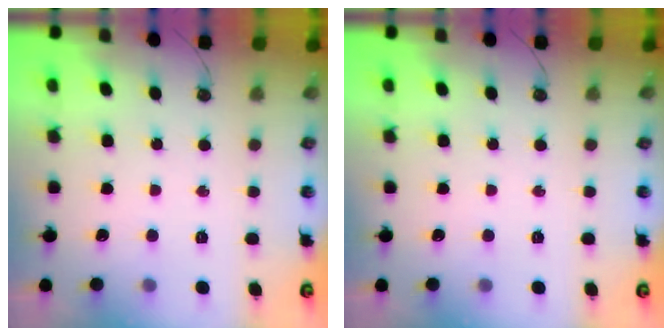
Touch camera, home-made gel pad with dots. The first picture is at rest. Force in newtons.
{"total": 0.0}